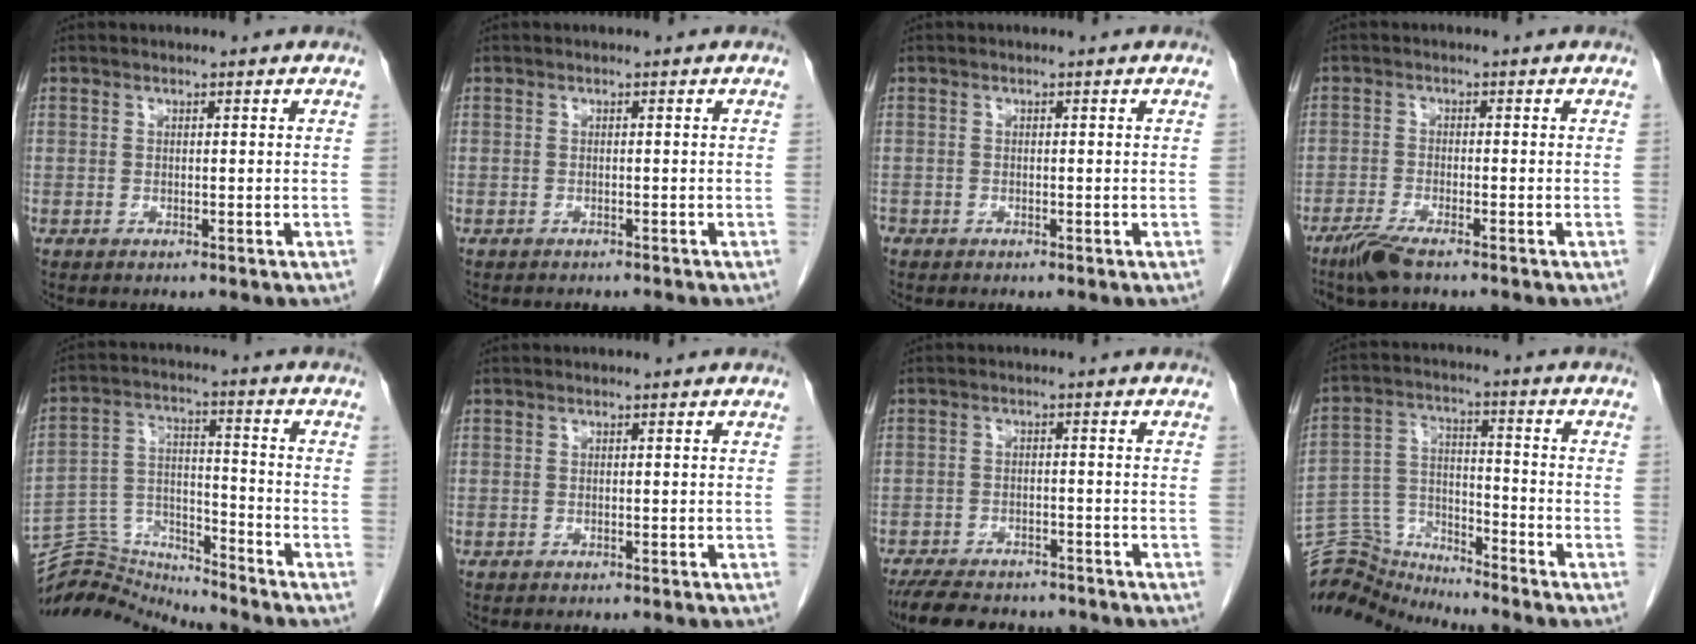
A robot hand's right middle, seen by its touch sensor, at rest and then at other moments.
{"total": 2.8, "force": [-2.5, 0.7, 0.9], "torque": [-0.017, -0.006, -0.028]}
{"total": 0.7, "force": [-0.5, 0.4, 0.1], "torque": [-0.007, 0.001, -0.012]}
{"total": 4.2, "force": [-3.2, 0.4, 2.7], "torque": [-0.062, -0.010, -0.063]}
{"total": 10.6, "force": [-10.5, -0.6, -1.3], "torque": [0.018, 0.048, -0.191]}
{"total": 1.9, "force": [-1.7, 0.2, 0.8], "torque": [-0.018, -0.004, -0.019]}
{"total": 12.3, "force": [-10.7, 3.8, 4.8], "torque": [-0.094, -0.005, -0.151]}
{"total": 9.8, "force": [-9.7, 0.1, -1.1], "torque": [0.011, 0.045, -0.185]}